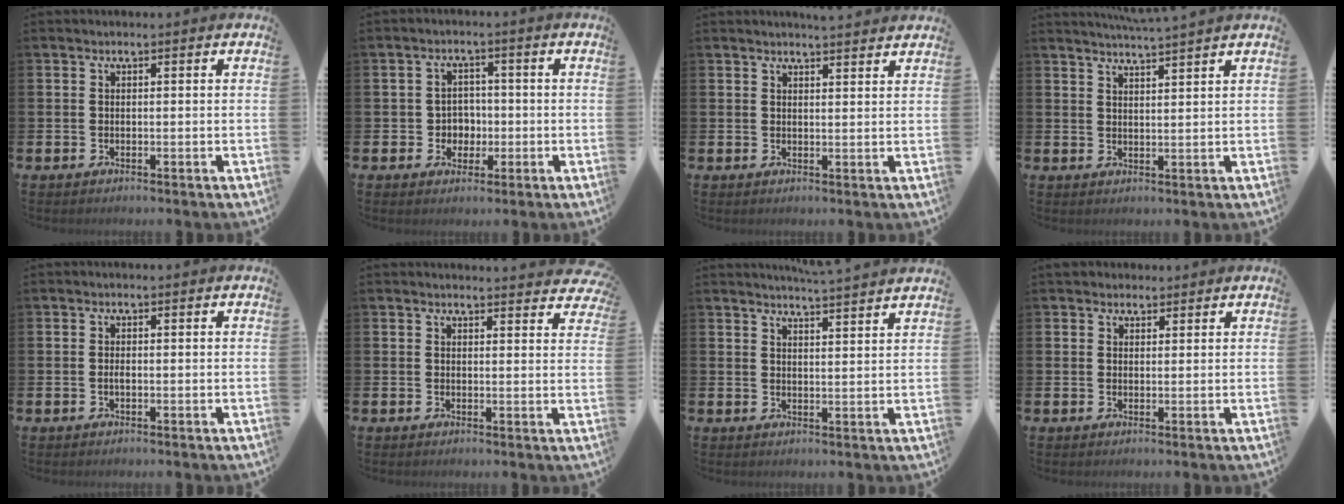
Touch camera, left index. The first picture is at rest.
{"total": 3.1, "force": [-0.5, 2.9, 0.9], "torque": [-0.019, 0.002, -0.018]}
{"total": 2.8, "force": [2.8, -0.3, -0.1], "torque": [0.001, -0.017, 0.050]}
{"total": 3.4, "force": [3.3, -0.8, 0.2], "torque": [-0.013, -0.017, 0.061]}
{"total": 0.6, "force": [-0.2, 0.2, 0.5], "torque": [-0.017, 0.001, -0.003]}
{"total": 2.6, "force": [2.6, 0.4, 0.1], "torque": [0.014, -0.021, 0.042]}
{"total": 4.2, "force": [4.1, -0.9, 0.2], "torque": [-0.009, -0.030, 0.073]}
{"total": 2.2, "force": [2.0, 0.9, 0.0], "torque": [0.013, -0.006, 0.034]}